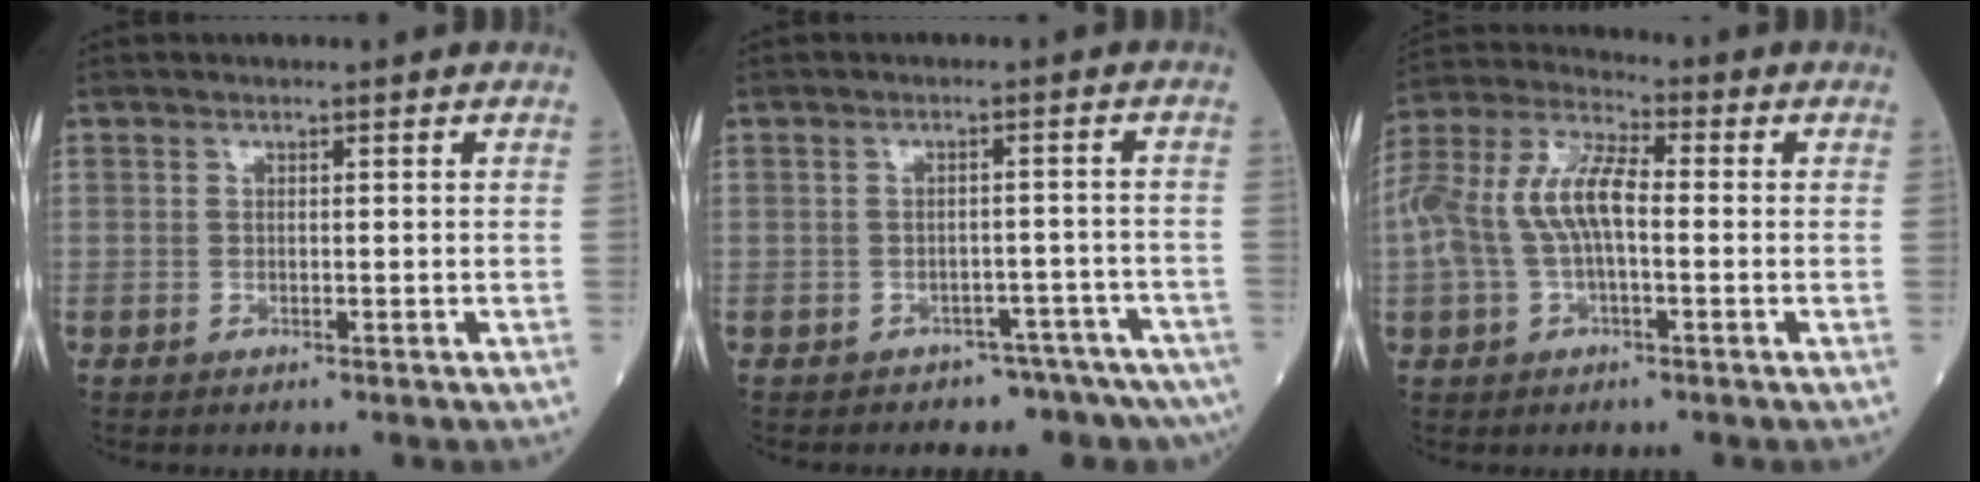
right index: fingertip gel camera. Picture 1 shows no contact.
{"total": 6.1, "force": [-5.4, 2.5, 1.3], "torque": [-0.001, 0.027, -0.066]}
{"total": 10.9, "force": [-0.4, 4.4, 10.0], "torque": [-0.231, 0.030, -0.011]}